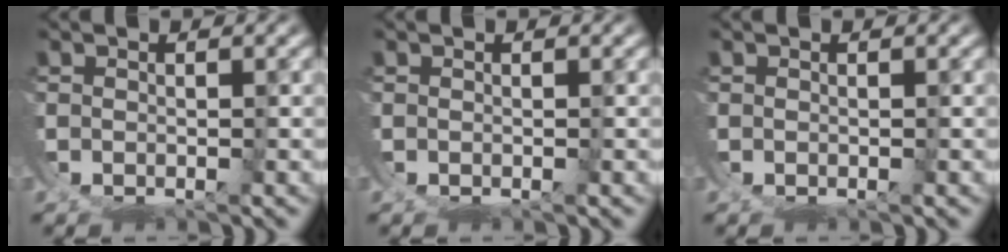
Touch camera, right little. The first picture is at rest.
{"total": 0.0}
{"total": 0.0}